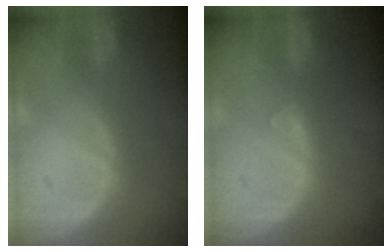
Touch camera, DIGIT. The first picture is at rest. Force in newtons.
{"total": 0.9, "press": 0.8, "slide": 0.2}